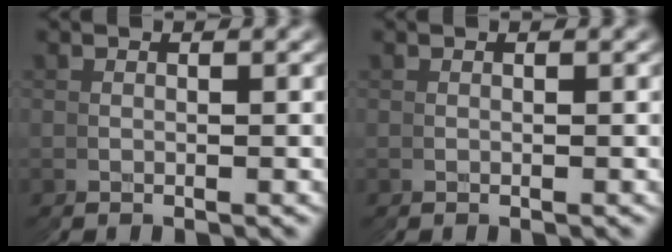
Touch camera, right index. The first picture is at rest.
{"total": 0.0}